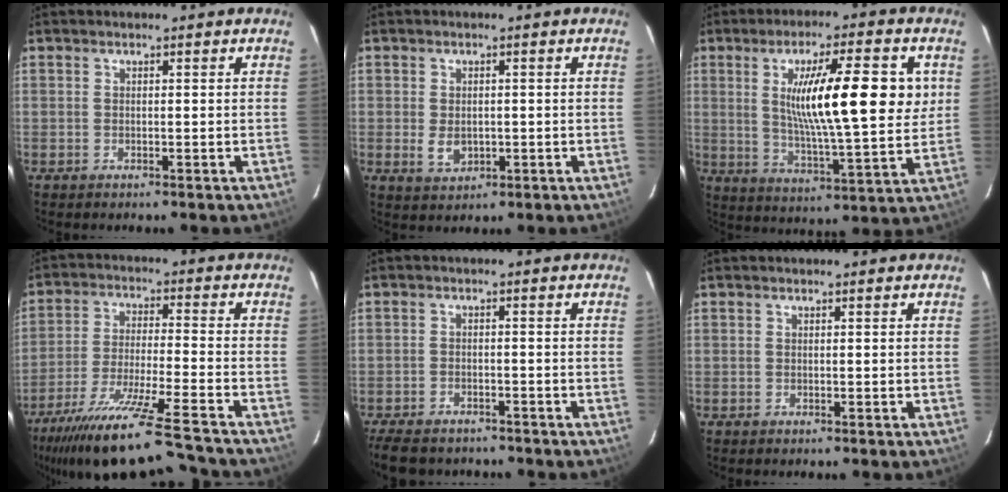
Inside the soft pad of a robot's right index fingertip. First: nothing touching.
{"total": 3.7, "force": [-0.5, 2.7, 2.5], "torque": [-0.047, -0.005, -0.003]}
{"total": 16.8, "force": [3.9, 2.7, 16.1], "torque": [-0.261, -0.004, 0.064]}
{"total": 21.1, "force": [-19.0, -1.0, 8.9], "torque": [-0.172, -0.061, -0.313]}
{"total": 9.5, "force": [-8.2, 3.9, 2.9], "torque": [-0.087, -0.014, -0.133]}
{"total": 0.0}